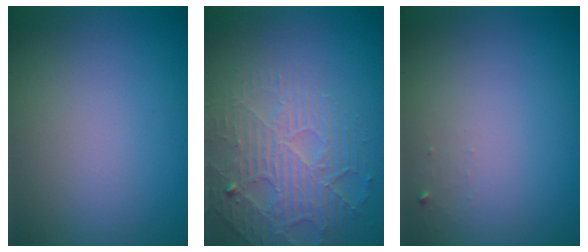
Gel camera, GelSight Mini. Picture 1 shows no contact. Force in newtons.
{"total": 3.8, "press": 3.4, "slide": 1.6}
{"total": 0.6, "press": 0.6, "slide": 0.1}